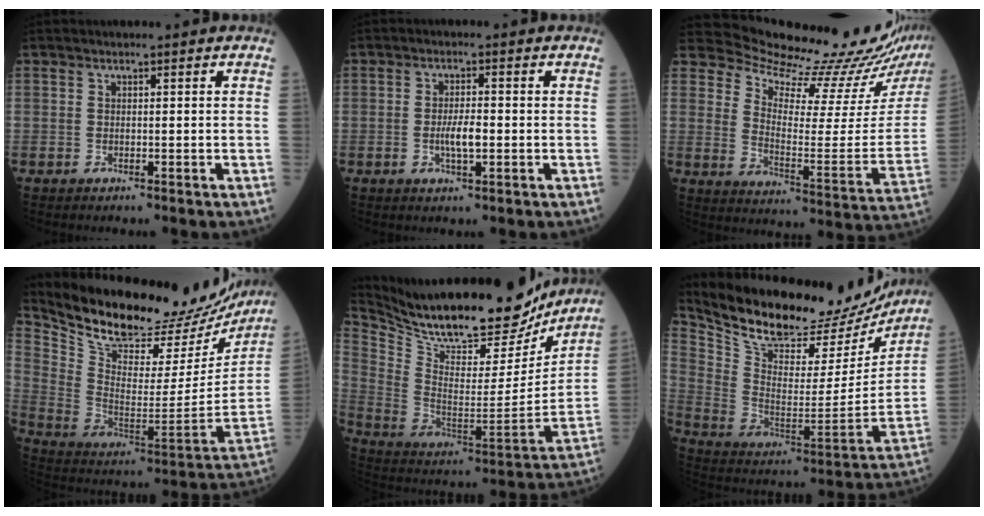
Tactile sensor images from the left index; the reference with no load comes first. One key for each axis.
{"total": 3.4, "fx": -1.1, "fy": 0.9, "fz": 3.1, "tx": -0.062, "ty": -0.005, "tz": -0.020}
{"total": 19.3, "fx": 18.7, "fy": -0.4, "fz": 4.6, "tx": -0.088, "ty": -0.126, "tz": 0.243}
{"total": 28.4, "fx": 25.0, "fy": 8.4, "fz": 10.5, "tx": -0.187, "ty": -0.059, "tz": 0.349}
{"total": 26.3, "fx": 23.0, "fy": 6.6, "fz": 11.0, "tx": -0.206, "ty": -0.033, "tz": 0.348}
{"total": 26.0, "fx": 23.4, "fy": 7.6, "fz": 8.2, "tx": -0.151, "ty": -0.042, "tz": 0.337}